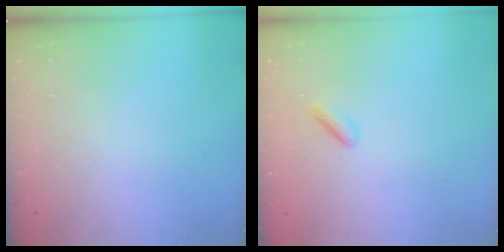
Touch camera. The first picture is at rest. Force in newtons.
{"total": 1.5, "press": 1.2, "slide": 0.8}